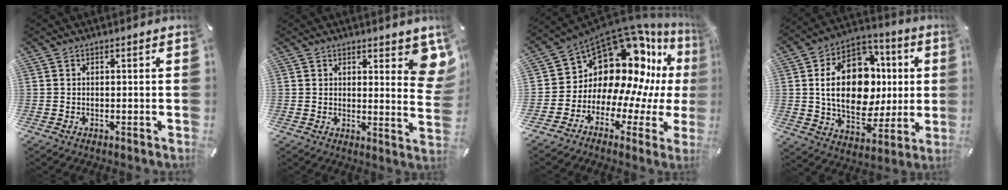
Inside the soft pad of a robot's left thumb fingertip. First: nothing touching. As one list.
[{"total": 7.5, "force": [4.5, 3.2, 5.1], "torque": [-0.041, -0.032, 0.072]}, {"total": 15.3, "force": [7.6, 10.6, 8.1], "torque": [-0.128, -0.104, 0.141]}, {"total": 21.1, "force": [1.9, 14.8, 15.0], "torque": [-0.268, -0.001, 0.034]}]